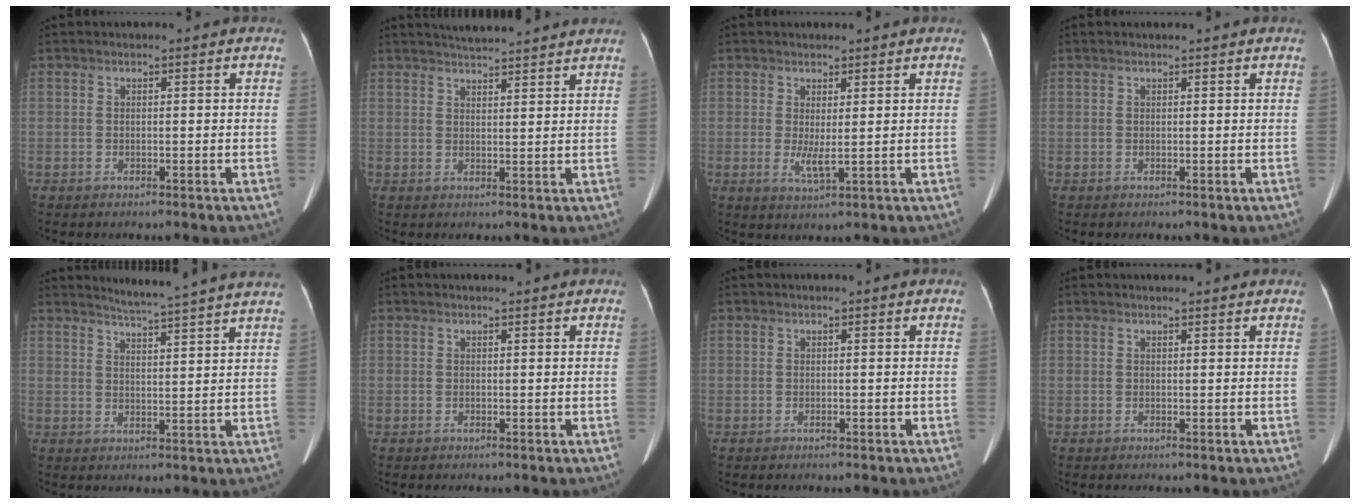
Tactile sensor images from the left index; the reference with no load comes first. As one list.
[{"total": 8.3, "force": [7.8, 0.2, 2.8], "torque": [-0.048, 0.024, 0.103]}, {"total": 2.8, "force": [0.4, 0.4, 2.8], "torque": [-0.053, -0.006, 0.016]}, {"total": 1.6, "force": [1.5, 0.2, 0.5], "torque": [-0.008, 0.017, 0.021]}, {"total": 12.1, "force": [11.2, -1.5, 4.2], "torque": [-0.074, -0.020, 0.138]}, {"total": 0.9, "force": [0.8, 0.0, 0.2], "torque": [-0.006, 0.008, 0.016]}, {"total": 0.0}, {"total": 3.1, "force": [3.0, 0.4, 0.9], "torque": [-0.013, 0.019, 0.037]}]